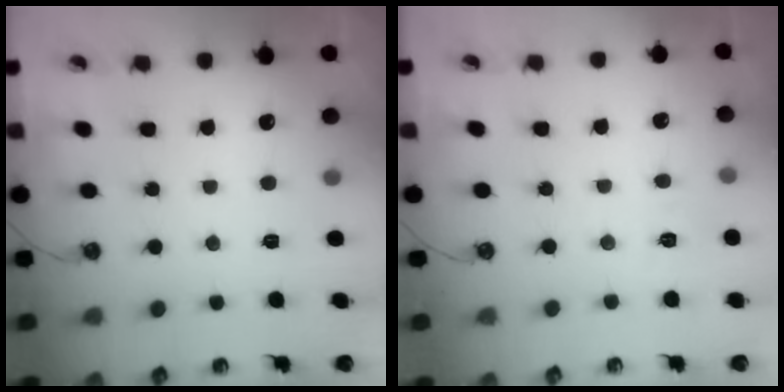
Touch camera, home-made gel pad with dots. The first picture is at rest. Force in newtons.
{"total": 4.9, "press": 4.8, "slide": 0.6}